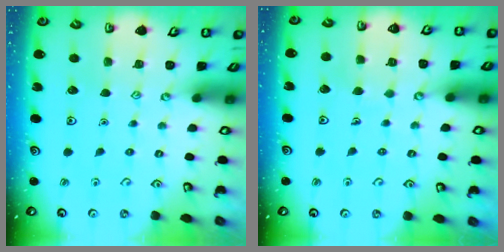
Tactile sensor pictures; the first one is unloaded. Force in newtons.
{"total": 2.3, "press": 2.3, "slide": 0.1}